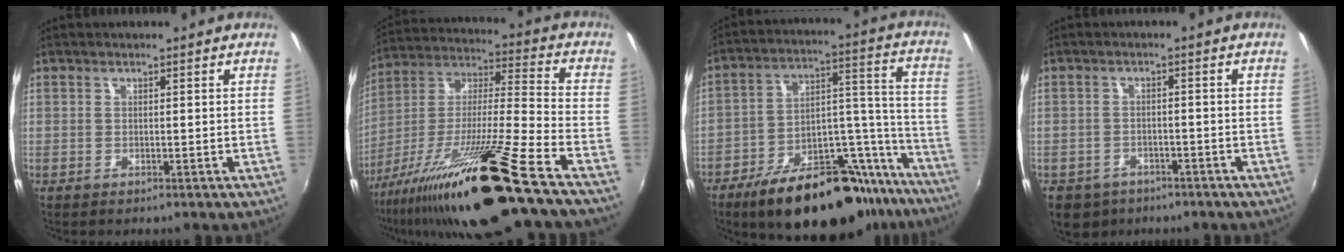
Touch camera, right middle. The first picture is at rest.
{"total": 22.2, "force": [-15.3, -1.2, 16.1], "torque": [-0.277, -0.043, -0.271]}
{"total": 26.7, "force": [-20.1, 10.4, 14.3], "torque": [-0.193, 0.046, -0.278]}
{"total": 8.3, "force": [-5.2, 5.7, 3.0], "torque": [-0.082, -0.006, -0.073]}